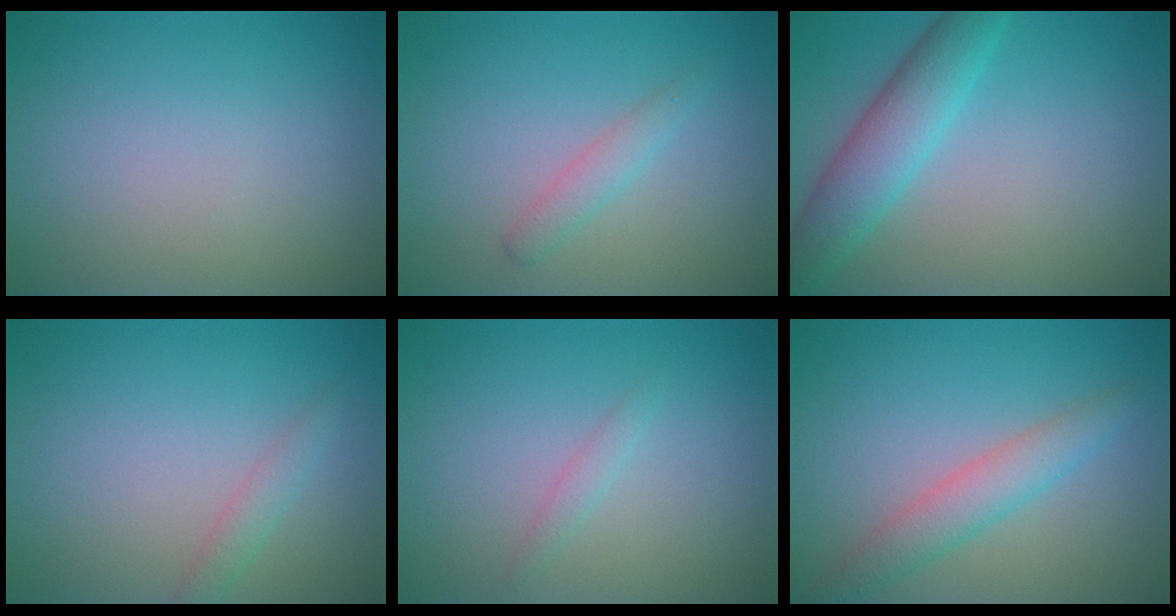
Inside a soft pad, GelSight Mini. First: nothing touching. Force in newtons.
{"total": 1.6, "press": 1.6, "slide": 0.1}
{"total": 4.8, "press": 4.8, "slide": 0.2}
{"total": 1.3, "press": 1.3, "slide": 0.1}
{"total": 1.0, "press": 0.9, "slide": 0.2}
{"total": 3.1, "press": 3.1, "slide": 0.2}